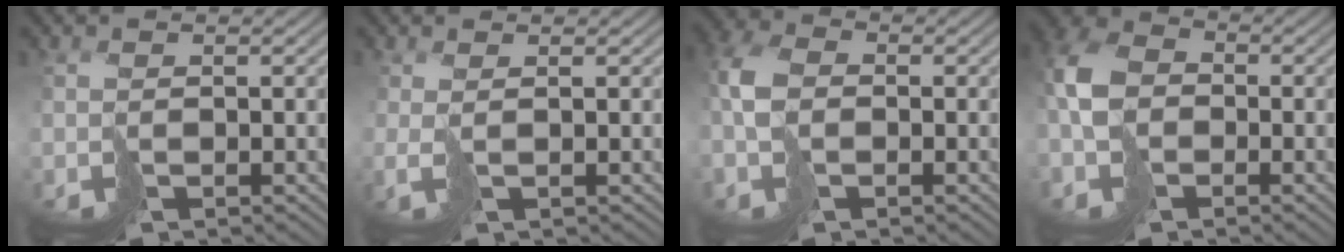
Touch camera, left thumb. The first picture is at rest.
{"total": 1.5, "force": [0.1, 0.4, 1.5], "torque": [-0.033, 0.002, 0.002]}
{"total": 5.0, "force": [-0.6, 3.4, 3.6], "torque": [-0.097, 0.004, -0.018]}
{"total": 7.1, "force": [-1.6, 5.4, 4.4], "torque": [-0.127, -0.004, -0.039]}